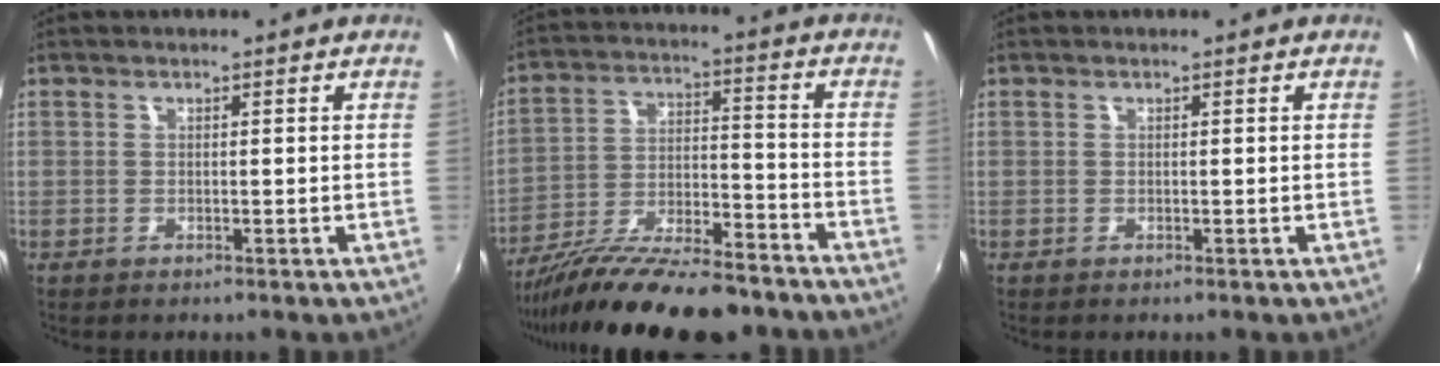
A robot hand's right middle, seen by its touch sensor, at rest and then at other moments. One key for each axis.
{"total": 19.8, "fx": -16.0, "fy": 4.6, "fz": 10.7, "tx": -0.194, "ty": -0.028, "tz": -0.253}
{"total": 0.0}